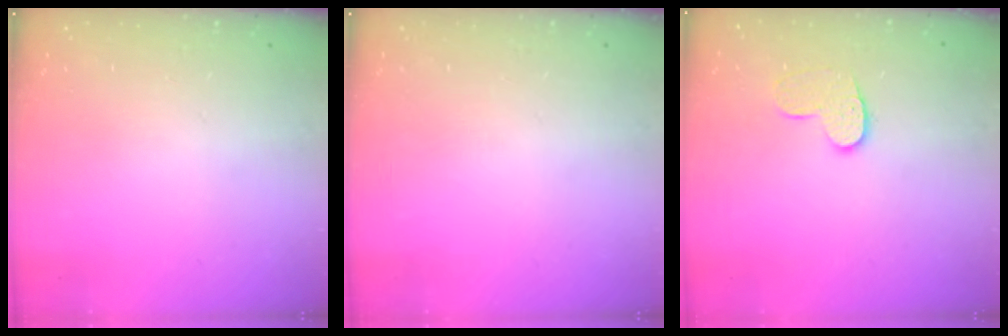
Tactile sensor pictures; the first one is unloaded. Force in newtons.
{"total": 0.0}
{"total": 8.3, "press": 8.3, "slide": 0.4}